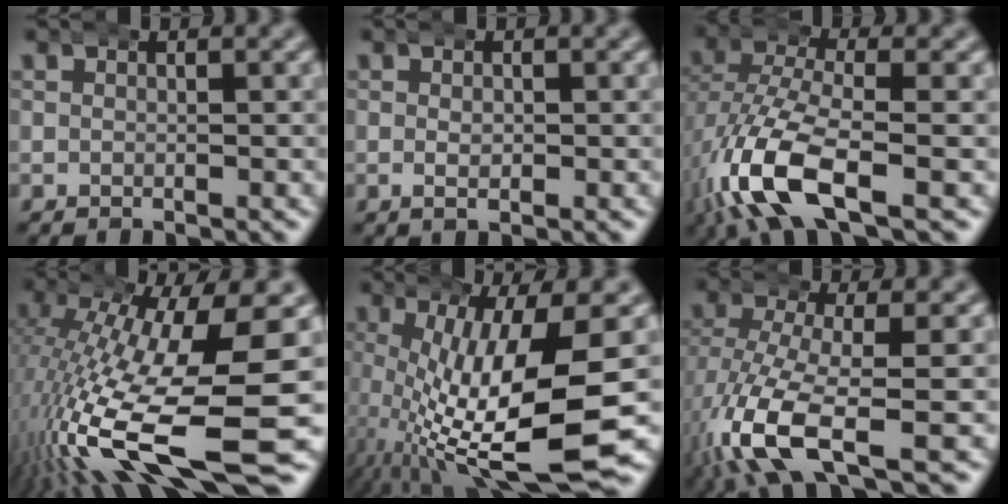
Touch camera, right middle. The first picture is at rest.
{"total": 0.8, "force": [-0.1, 0.4, 0.7], "torque": [-0.010, -0.007, 0.000]}
{"total": 8.0, "force": [-2.1, 3.9, 6.6], "torque": [-0.157, -0.026, -0.028]}
{"total": 14.1, "force": [-4.2, 4.9, 12.6], "torque": [-0.212, -0.035, -0.047]}
{"total": 12.3, "force": [-2.0, 4.2, 11.4], "torque": [-0.194, -0.033, -0.012]}
{"total": 6.7, "force": [-2.1, 2.3, 5.9], "torque": [-0.135, -0.030, -0.025]}